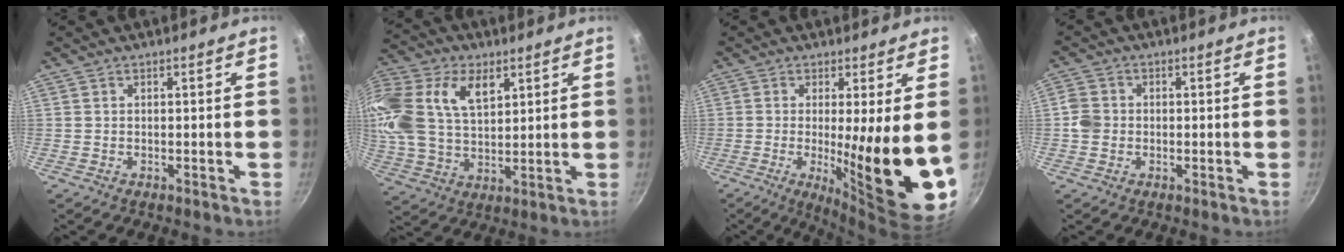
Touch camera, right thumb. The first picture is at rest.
{"total": 22.2, "force": [8.6, 14.3, 14.7], "torque": [-0.329, 0.012, 0.158]}
{"total": 15.0, "force": [-0.9, 2.0, 14.9], "torque": [-0.214, -0.032, -0.005]}
{"total": 3.8, "force": [-0.5, 3.4, 1.6], "torque": [-0.021, 0.012, -0.017]}